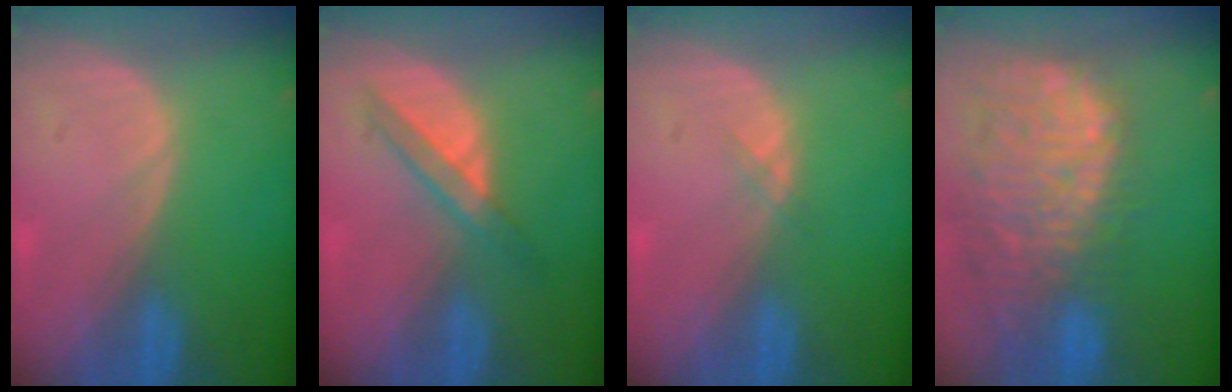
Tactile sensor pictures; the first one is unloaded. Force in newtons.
{"total": 4.2, "press": 4.1, "slide": 1.2}
{"total": 0.6, "press": 0.6, "slide": 0.1}
{"total": 14.2, "press": 11.7, "slide": 8.0}